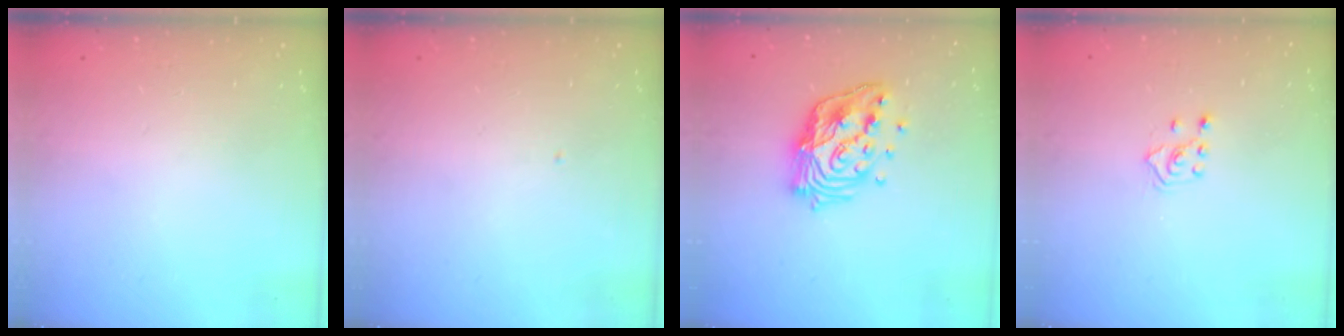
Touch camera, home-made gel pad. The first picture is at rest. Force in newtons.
{"total": 0.0}
{"total": 16.7, "press": 16.7, "slide": 1.4}
{"total": 4.0, "press": 3.9, "slide": 1.0}